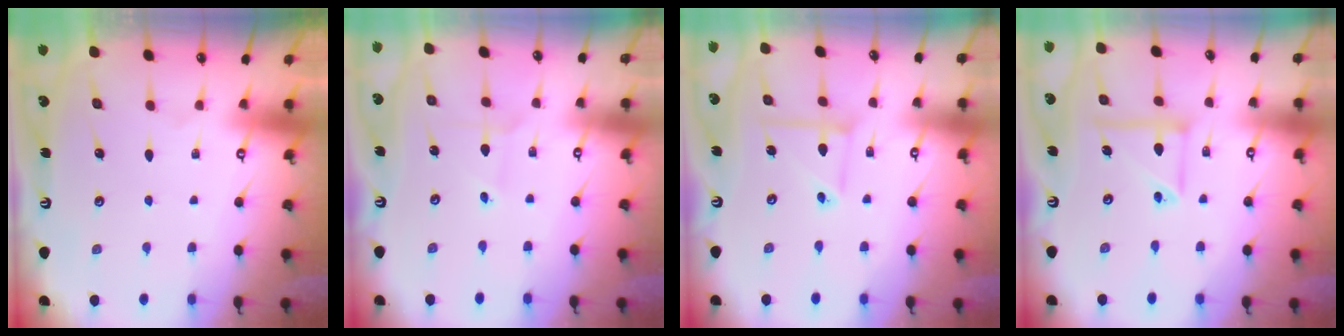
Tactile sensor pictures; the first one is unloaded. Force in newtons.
{"total": 2.0, "press": 2.0, "slide": 0.1}
{"total": 6.8, "press": 6.7, "slide": 0.5}
{"total": 9.0, "press": 9.0, "slide": 0.7}